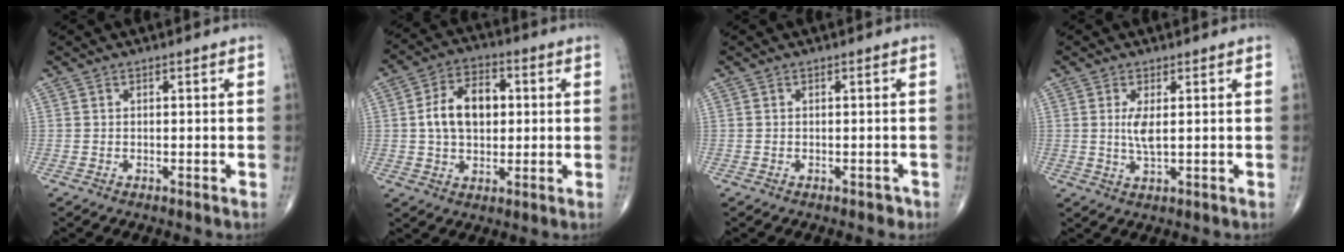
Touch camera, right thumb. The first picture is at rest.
{"total": 11.1, "force": [1.1, 7.2, 8.4], "torque": [-0.128, 0.014, 0.016]}
{"total": 0.9, "force": [-0.5, 0.7, 0.3], "torque": [0.003, 0.008, -0.005]}
{"total": 3.6, "force": [0.6, 1.0, 3.4], "torque": [-0.076, -0.012, 0.016]}